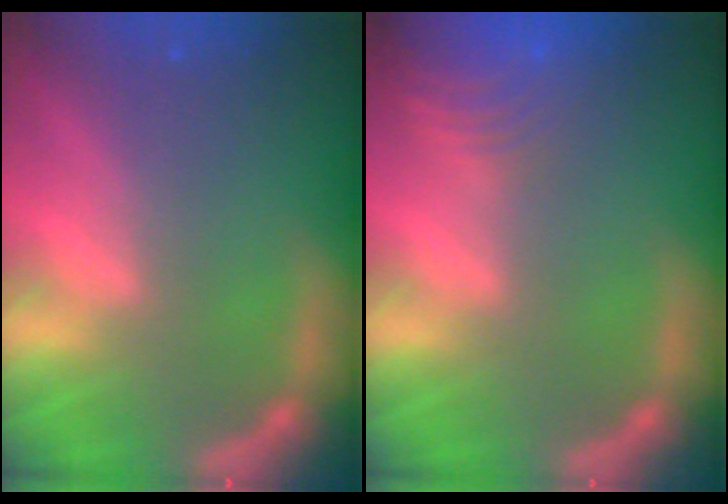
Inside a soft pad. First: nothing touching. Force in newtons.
{"total": 9.5}